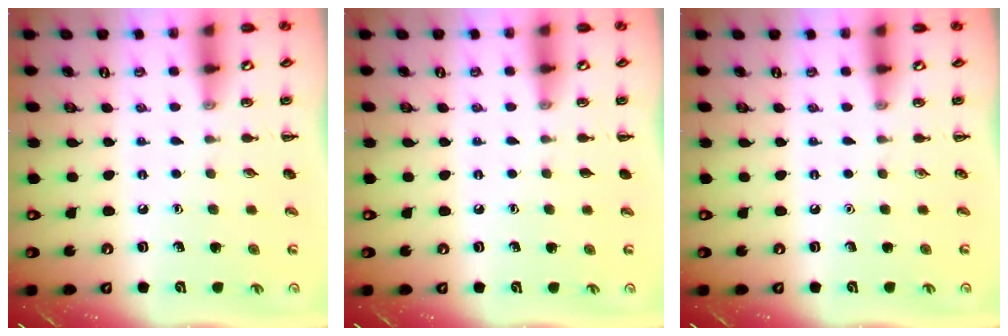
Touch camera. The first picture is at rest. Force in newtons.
{"total": 0.0}
{"total": 0.0}